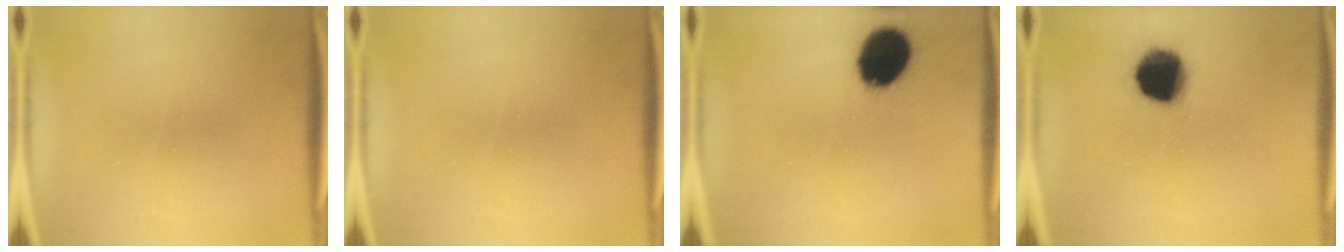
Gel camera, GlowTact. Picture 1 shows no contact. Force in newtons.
{"total": 0.0}
{"total": 15.5}
{"total": 13.6}